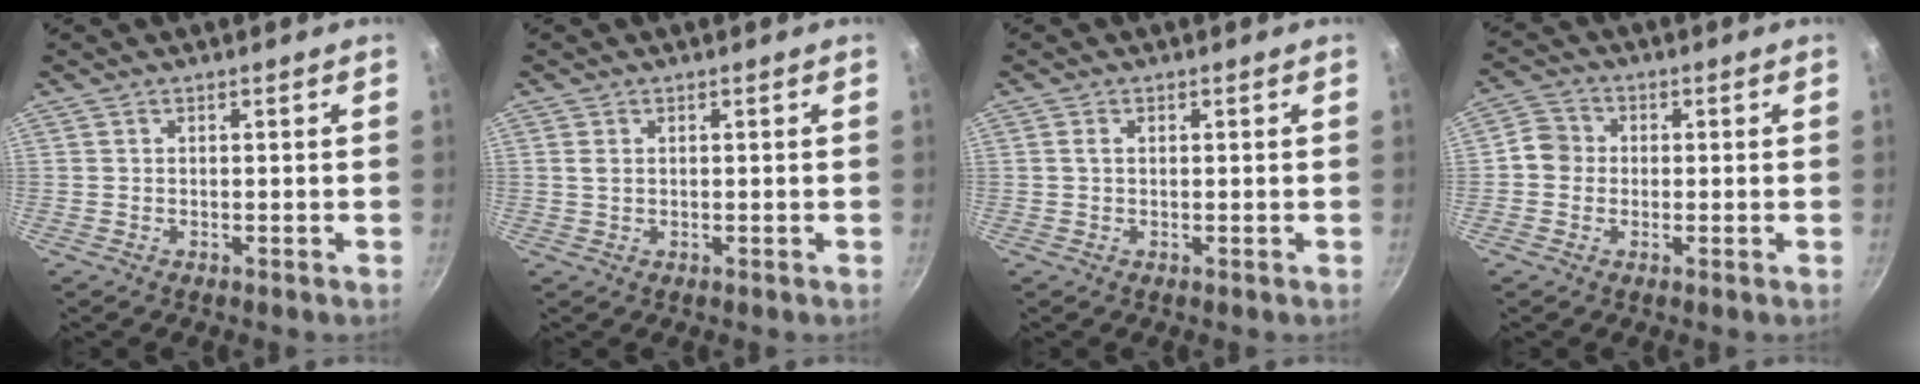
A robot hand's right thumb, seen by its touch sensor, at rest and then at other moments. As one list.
[{"total": 1.2, "force": [0.4, 0.8, 0.8], "torque": [-0.017, 0.001, 0.007]}, {"total": 1.1, "force": [0.2, 0.7, 0.8], "torque": [-0.014, 0.003, 0.003]}, {"total": 4.8, "force": [-0.3, 4.5, 1.8], "torque": [-0.006, 0.011, -0.021]}]